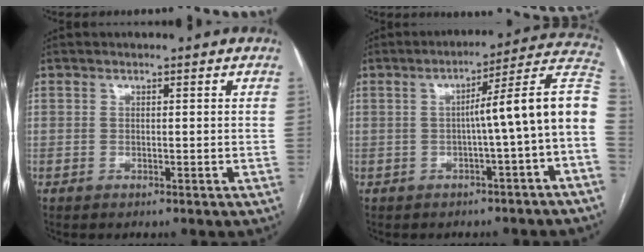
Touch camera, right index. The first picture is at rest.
{"total": 11.6, "force": [-1.5, -1.1, 11.5], "torque": [-0.145, 0.035, -0.028]}